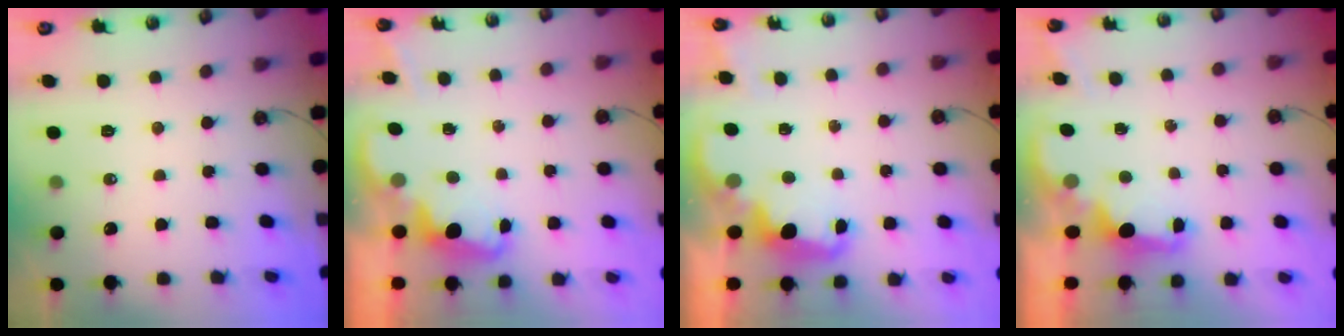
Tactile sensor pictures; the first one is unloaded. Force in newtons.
{"total": 2.2, "press": 2.2, "slide": 0.5}
{"total": 2.8, "press": 2.7, "slide": 0.7}
{"total": 1.8, "press": 1.6, "slide": 0.7}